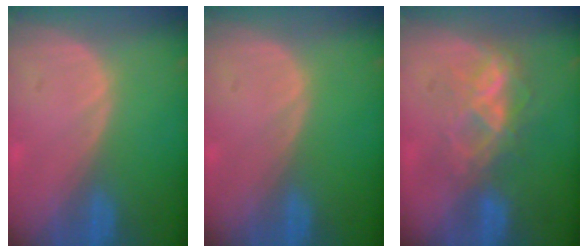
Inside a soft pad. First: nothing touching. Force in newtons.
{"total": 0.0}
{"total": 6.8, "press": 6.1, "slide": 3.1}